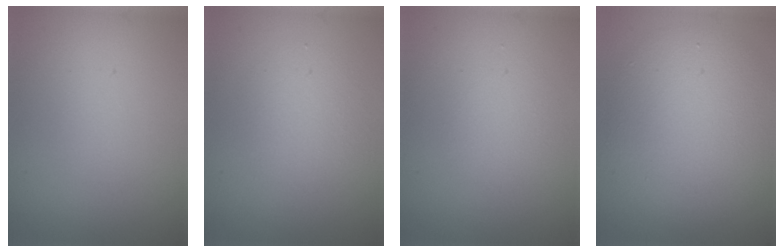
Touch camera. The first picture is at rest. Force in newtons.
{"total": 2.5, "press": 2.5, "slide": 0.2}
{"total": 1.8, "press": 1.8, "slide": 0.0}
{"total": 7.0, "press": 7.0, "slide": 0.3}